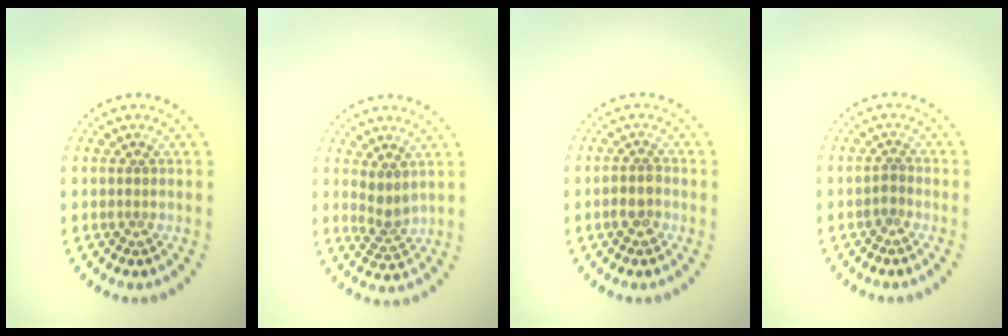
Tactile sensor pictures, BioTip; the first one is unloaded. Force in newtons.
{"total": 2.1, "press": 1.6, "slide": 1.3}
{"total": 1.8, "press": 1.8, "slide": 0.5}
{"total": 0.6, "press": 0.2, "slide": 0.6}